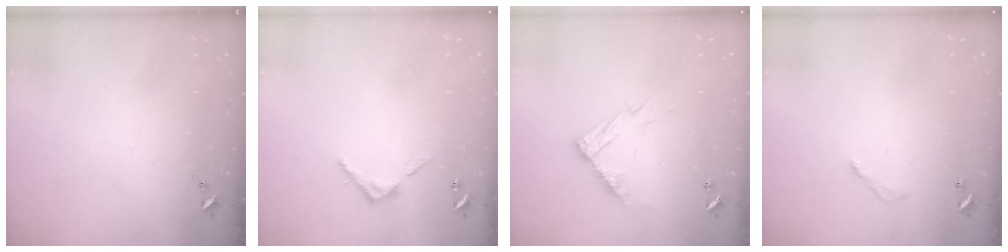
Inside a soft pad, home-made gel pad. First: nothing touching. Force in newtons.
{"total": 3.9, "press": 3.9, "slide": 0.3}
{"total": 11.4, "press": 11.4, "slide": 0.7}
{"total": 3.8, "press": 3.8, "slide": 0.2}